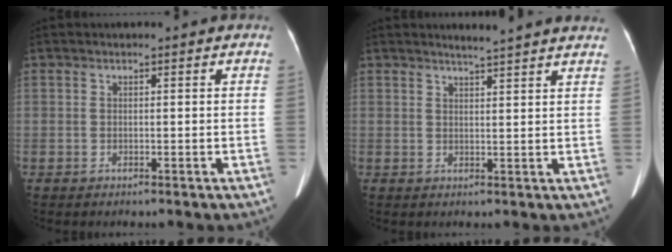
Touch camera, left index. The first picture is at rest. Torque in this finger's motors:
{"motor_torque": [0.27, -0.49, 0.01, 0.03]}